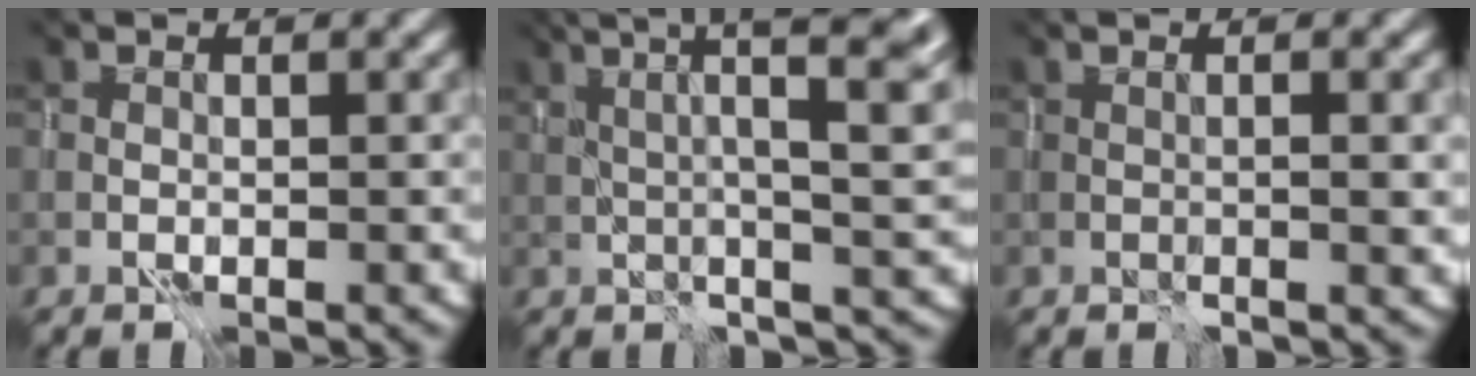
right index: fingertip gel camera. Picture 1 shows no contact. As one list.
[{"total": 8.9, "force": [2.7, 1.2, 8.4], "torque": [-0.081, 0.026, 0.034]}, {"total": 1.2, "force": [0.2, 0.3, 1.1], "torque": [-0.001, 0.000, -0.002]}]